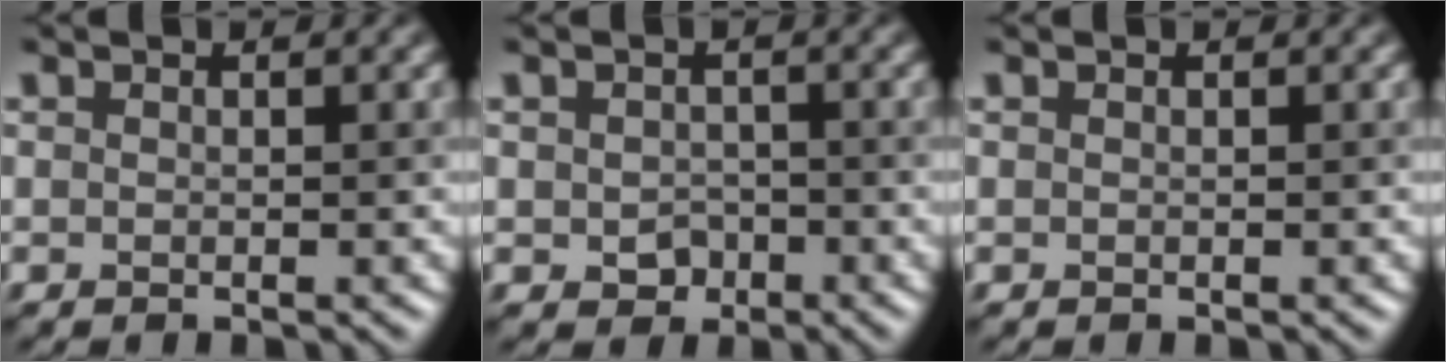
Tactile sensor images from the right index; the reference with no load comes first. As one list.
[{"total": 1.9, "force": [-0.6, 1.5, 1.0], "torque": [-0.017, -0.006, -0.011]}, {"total": 0.0}]